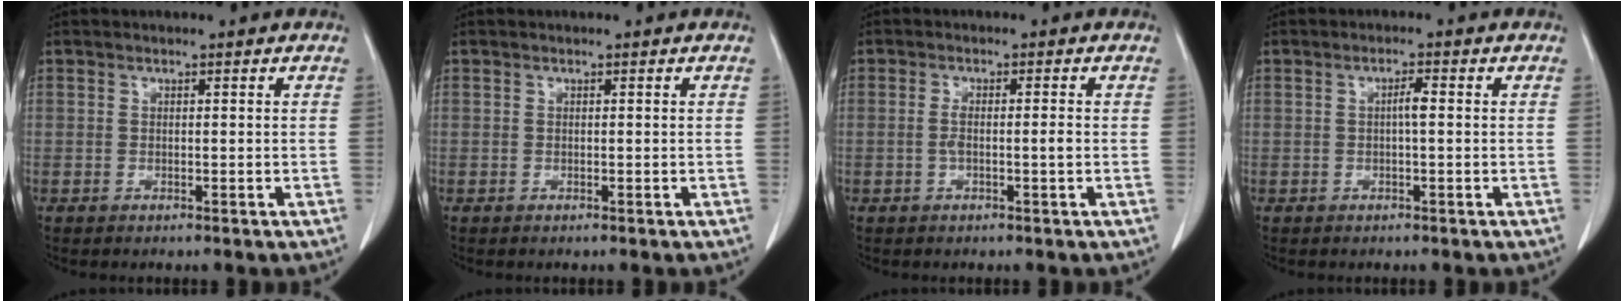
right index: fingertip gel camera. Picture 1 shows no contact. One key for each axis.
{"total": 0.0}
{"total": 2.5, "fx": -0.5, "fy": 0.2, "fz": 2.5, "tx": -0.049, "ty": 0.001, "tz": -0.008}
{"total": 1.7, "fx": 0.1, "fy": 0.1, "fz": 1.7, "tx": -0.029, "ty": 0.005, "tz": 0.001}